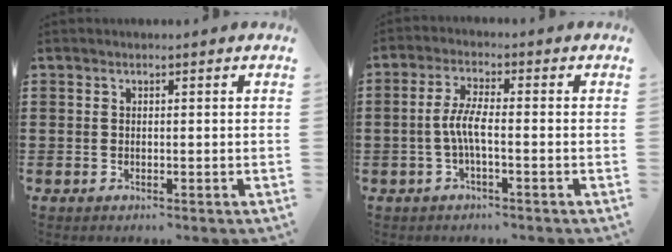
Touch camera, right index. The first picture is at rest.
{"total": 4.6, "force": [-1.2, 0.9, 4.4], "torque": [-0.107, -0.006, -0.033]}